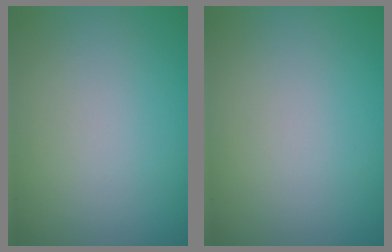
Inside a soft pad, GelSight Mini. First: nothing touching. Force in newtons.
{"total": 0.0}